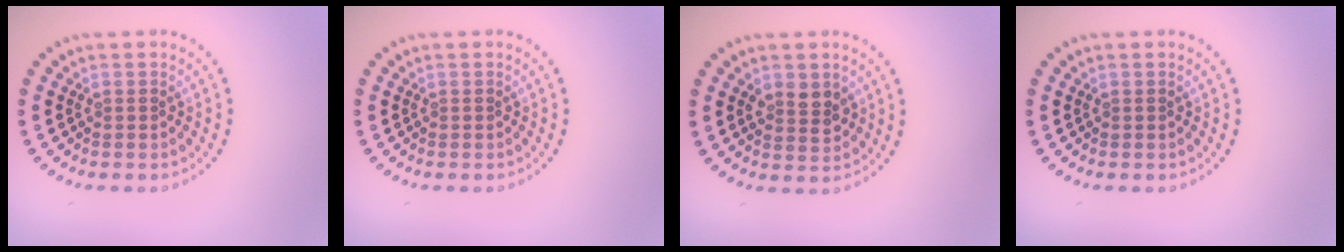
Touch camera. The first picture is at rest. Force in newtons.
{"total": 0.0}
{"total": 2.2, "press": 2.2, "slide": 0.4}
{"total": 0.0}